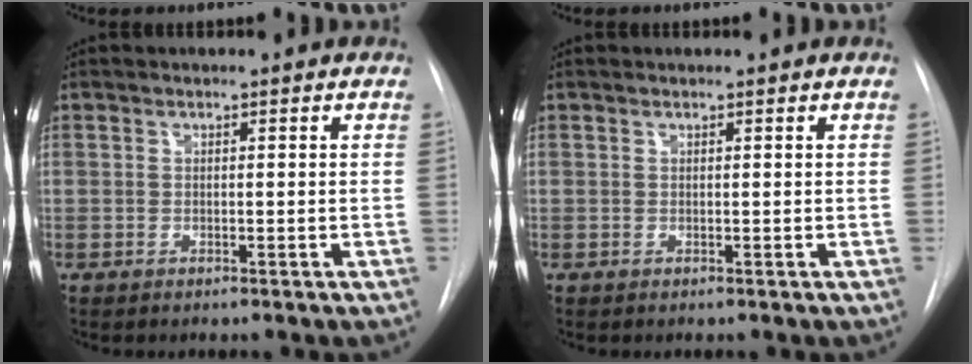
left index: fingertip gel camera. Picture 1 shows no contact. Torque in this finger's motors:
{"motor_torque": [-0.05, -0.23, 0.03, 0.01]}